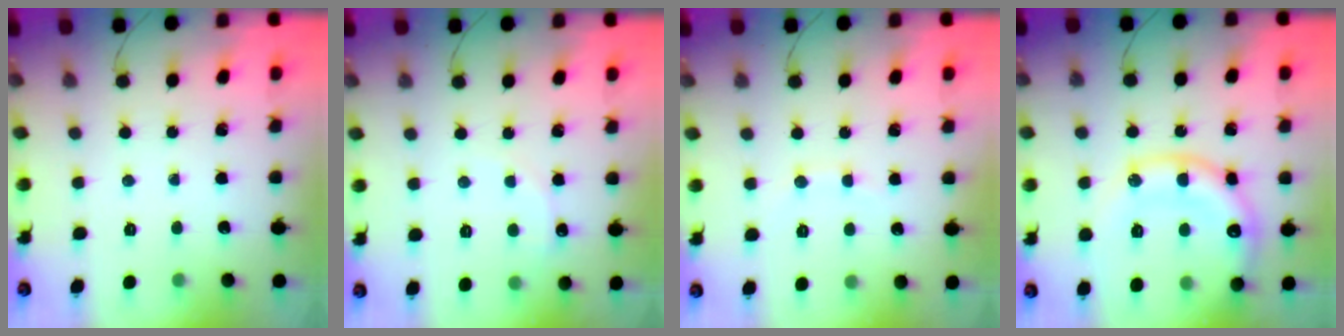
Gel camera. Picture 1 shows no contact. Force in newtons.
{"total": 5.7, "press": 5.6, "slide": 1.0}
{"total": 3.9, "press": 3.7, "slide": 1.0}
{"total": 19.0, "press": 18.8, "slide": 2.4}